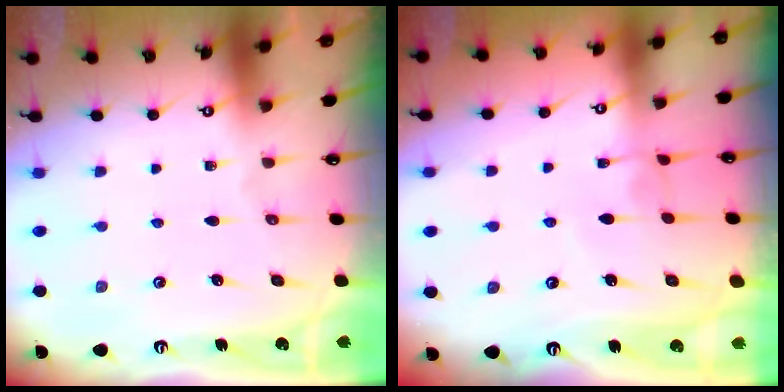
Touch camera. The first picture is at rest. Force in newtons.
{"total": 1.6, "press": 1.5, "slide": 0.2}